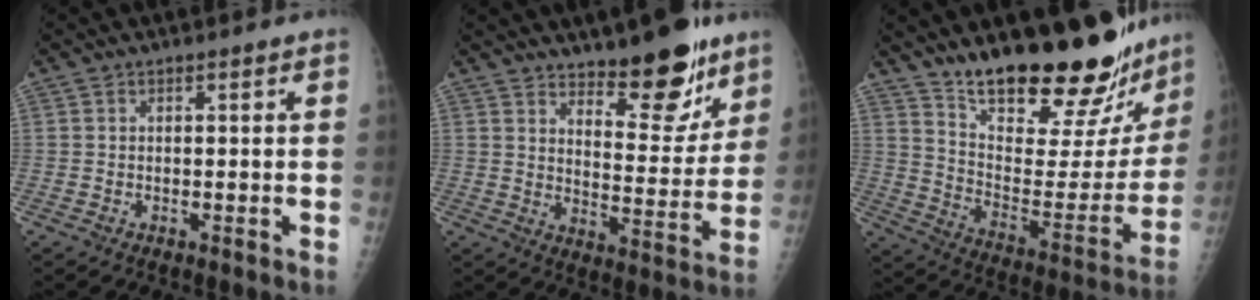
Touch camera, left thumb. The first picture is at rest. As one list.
[{"total": 13.8, "force": [10.0, 4.9, 8.1], "torque": [-0.067, -0.077, 0.155]}, {"total": 27.1, "force": [22.5, 7.5, 13.2], "torque": [-0.164, -0.138, 0.325]}]